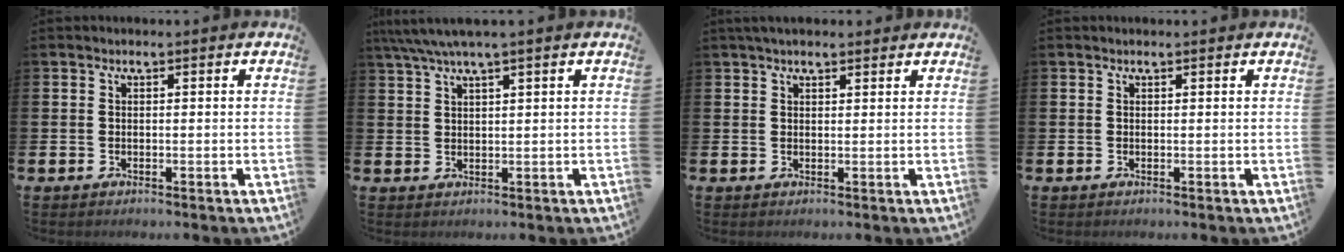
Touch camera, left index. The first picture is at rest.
{"total": 3.6, "force": [2.8, -0.1, 2.2], "torque": [-0.050, -0.001, 0.051]}
{"total": 2.4, "force": [2.1, 0.7, 0.9], "torque": [-0.016, 0.000, 0.037]}
{"total": 0.0}